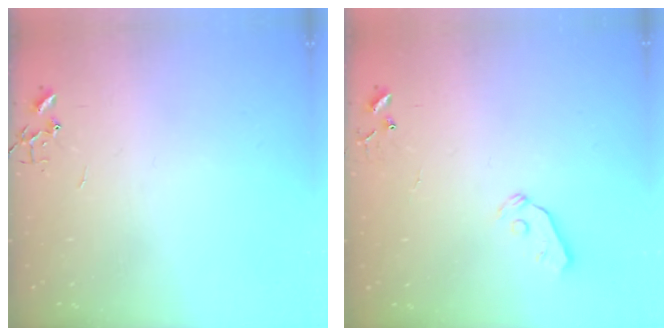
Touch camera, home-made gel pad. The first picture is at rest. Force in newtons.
{"total": 5.9, "press": 5.8, "slide": 0.7}